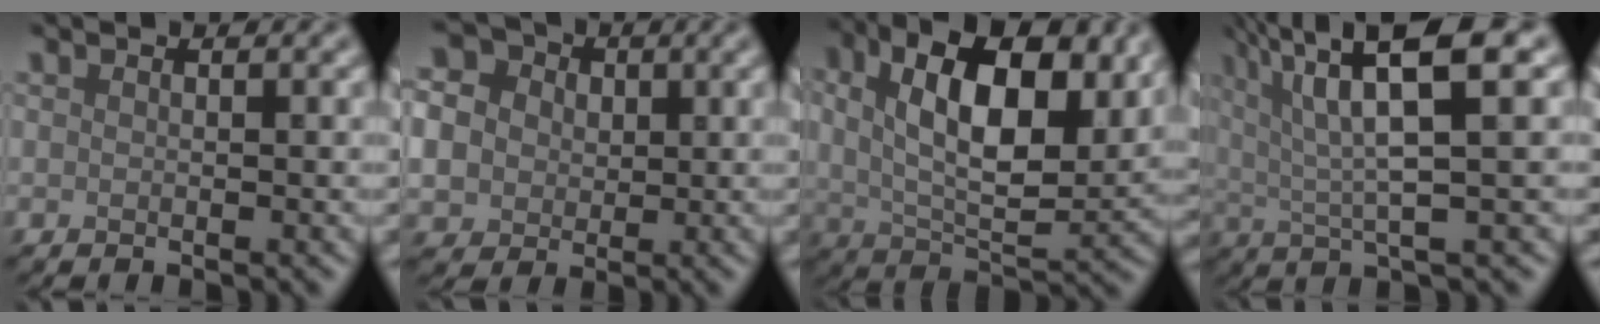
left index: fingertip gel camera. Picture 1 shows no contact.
{"total": 8.7, "force": [1.4, 7.7, 3.8], "torque": [-0.090, 0.023, 0.016]}
{"total": 11.6, "force": [3.4, 5.7, 9.5], "torque": [-0.145, 0.006, 0.052]}
{"total": 9.0, "force": [3.9, 1.9, 7.8], "torque": [-0.129, 0.022, 0.066]}